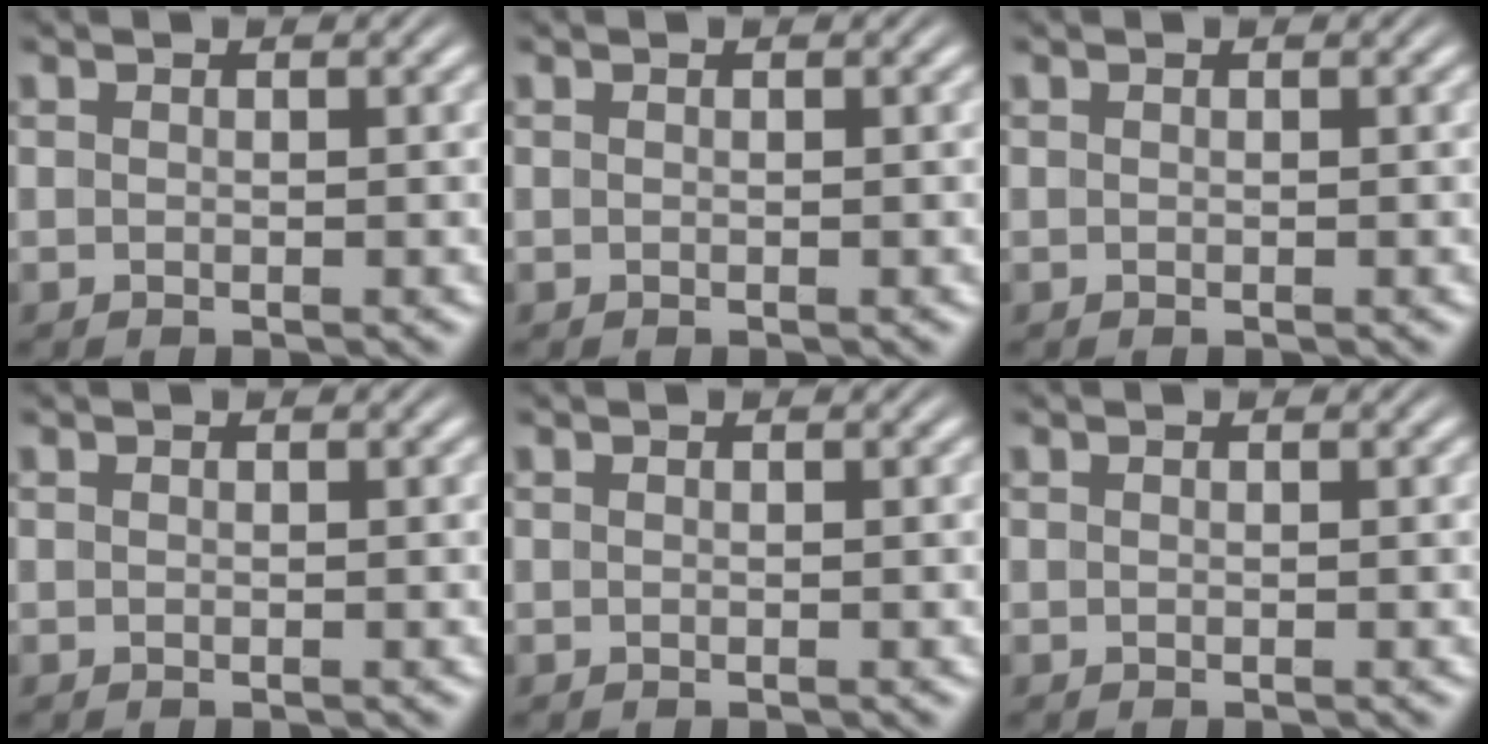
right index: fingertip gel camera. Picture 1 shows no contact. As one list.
[{"total": 0.0}, {"total": 0.0}, {"total": 0.0}, {"total": 0.0}, {"total": 0.0}]